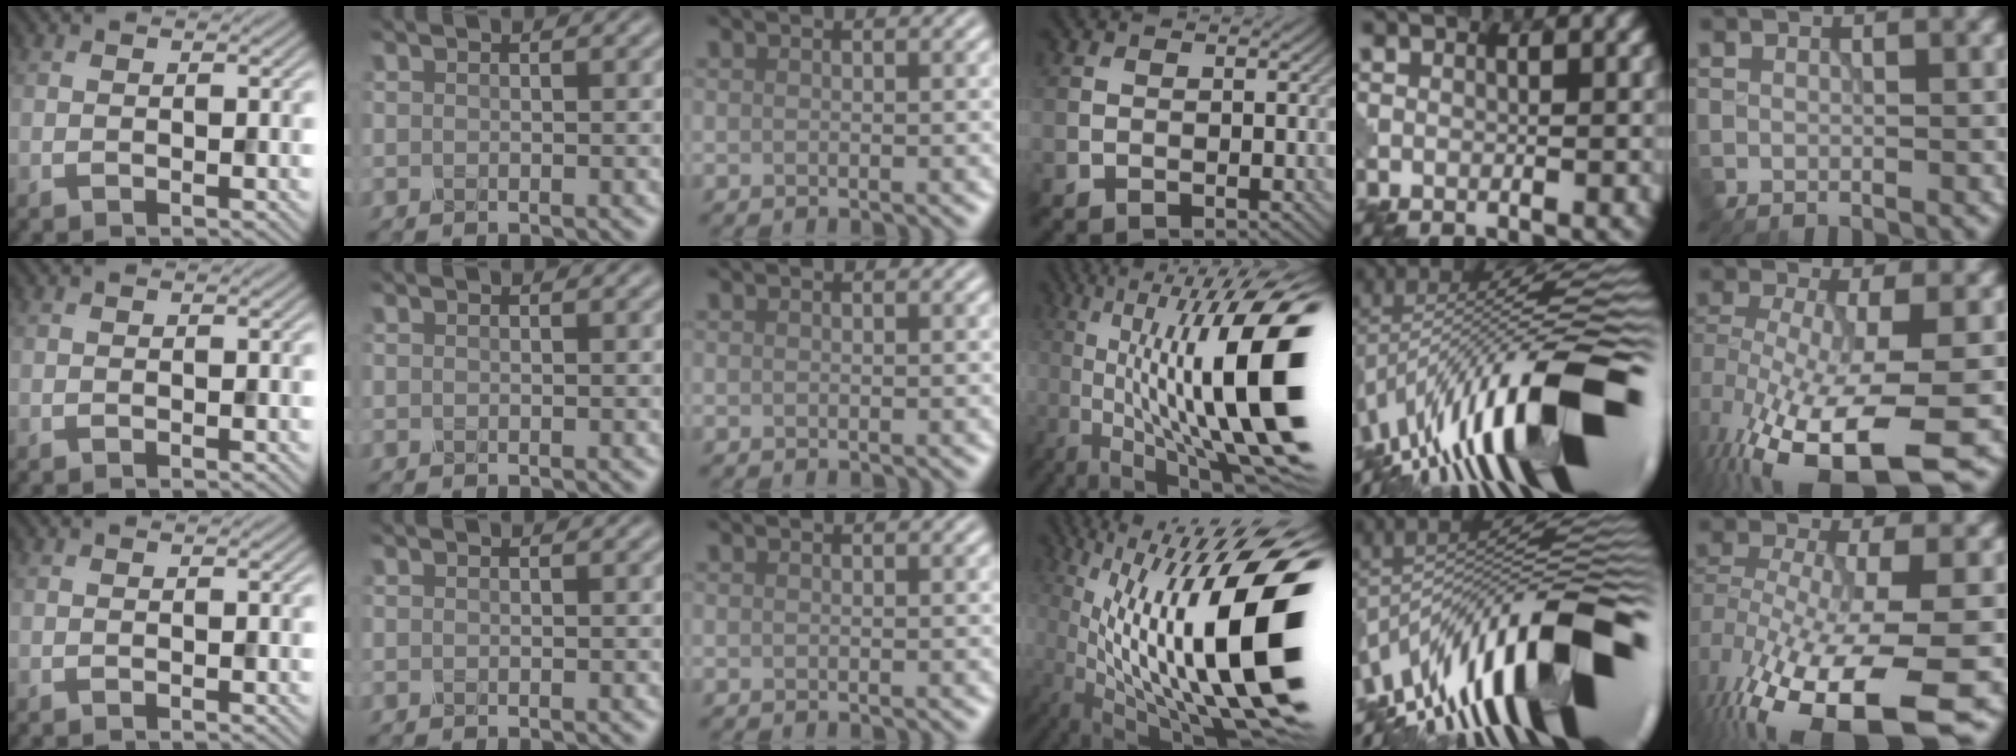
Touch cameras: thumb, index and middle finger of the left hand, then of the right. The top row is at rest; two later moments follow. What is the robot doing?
{"motion": "shake", "object": "plastic piggy bank"}